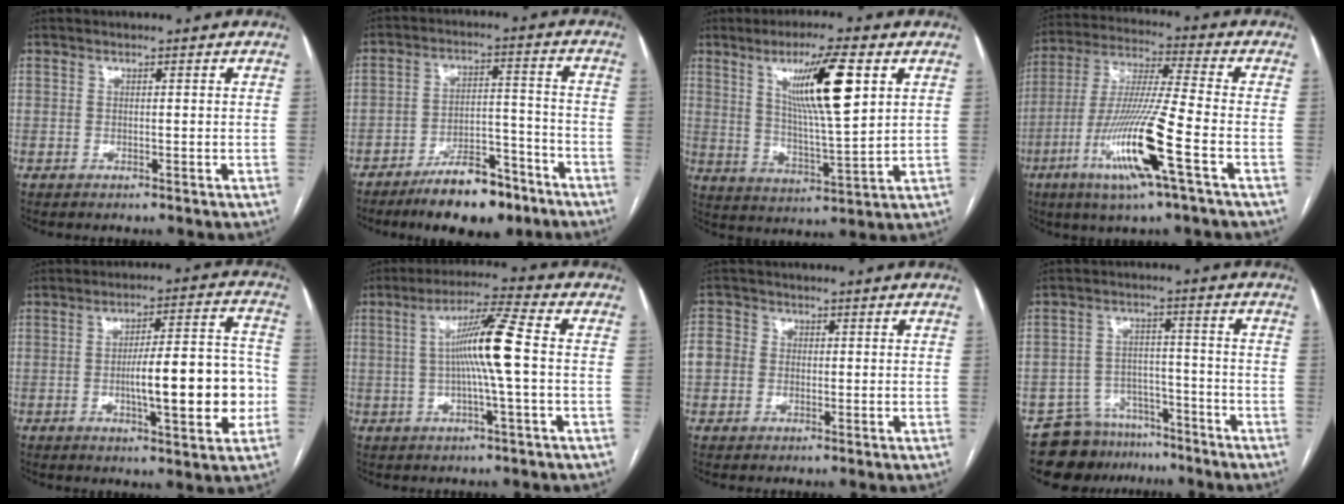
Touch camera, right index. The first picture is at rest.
{"total": 11.2, "force": [-8.2, 3.9, 6.6], "torque": [-0.099, 0.018, -0.134]}
{"total": 12.9, "force": [5.1, 1.0, 11.8], "torque": [-0.207, -0.001, 0.090]}
{"total": 15.5, "force": [-6.2, -0.4, 14.2], "torque": [-0.290, -0.018, -0.120]}
{"total": 13.5, "force": [-2.3, 2.8, 13.0], "torque": [-0.192, 0.018, -0.030]}
{"total": 9.5, "force": [0.1, -0.6, 9.5], "torque": [-0.173, 0.010, -0.002]}
{"total": 5.5, "force": [-0.1, 5.1, 2.0], "torque": [-0.050, 0.022, -0.003]}
{"total": 8.5, "force": [-7.1, 4.7, 0.3], "torque": [0.007, 0.032, -0.113]}